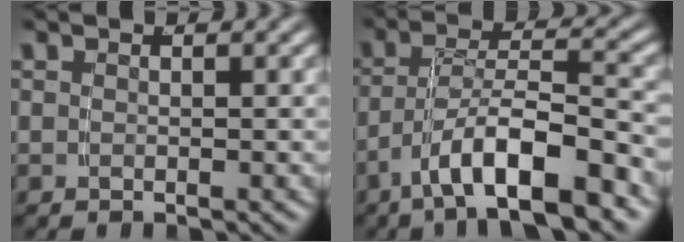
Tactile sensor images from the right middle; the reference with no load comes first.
{"total": 6.8, "force": [-4.0, 1.8, 5.2], "torque": [-0.074, -0.001, -0.062]}